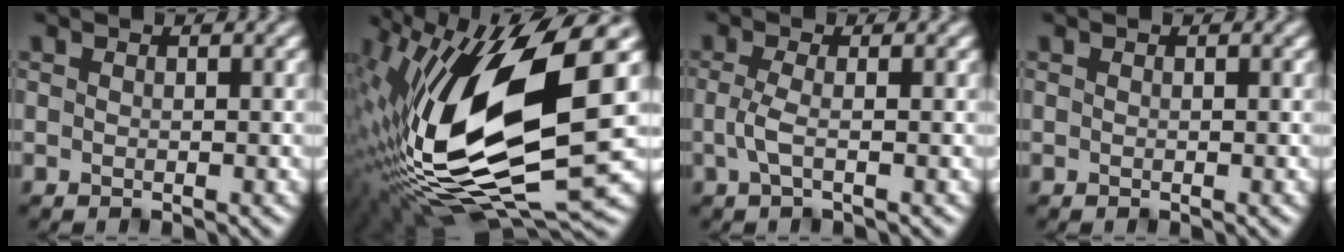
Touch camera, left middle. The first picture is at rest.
{"total": 18.5, "force": [1.6, 7.2, 16.9], "torque": [-0.330, -0.022, 0.032]}
{"total": 1.9, "force": [-0.3, 0.5, 1.8], "torque": [-0.043, -0.003, -0.010]}
{"total": 0.0}